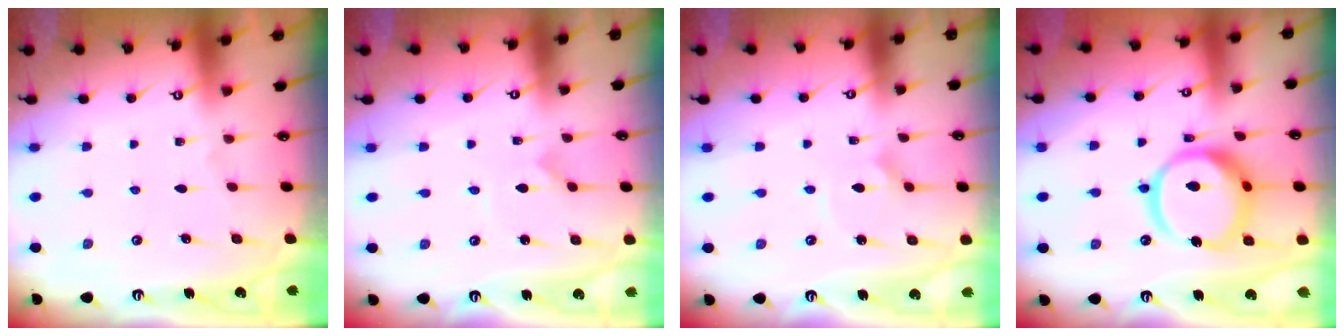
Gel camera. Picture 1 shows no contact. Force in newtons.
{"total": 0.0}
{"total": 2.3, "press": 2.3, "slide": 0.3}
{"total": 18.1, "press": 18.0, "slide": 1.9}